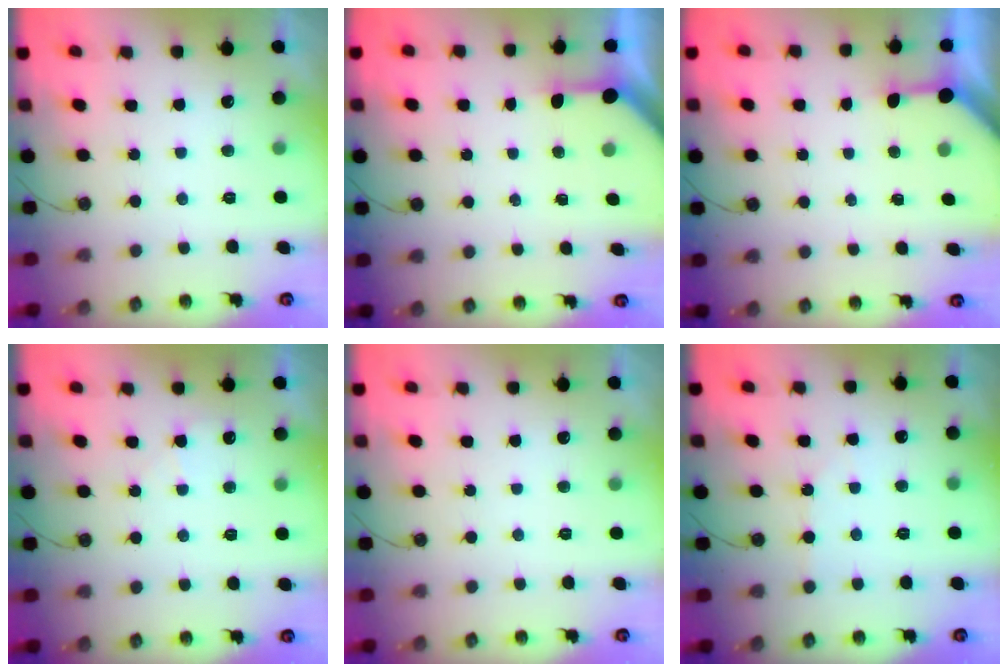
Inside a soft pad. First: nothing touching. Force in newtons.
{"total": 3.3, "press": 3.3, "slide": 0.3}
{"total": 3.4, "press": 3.3, "slide": 0.3}
{"total": 3.8, "press": 3.7, "slide": 0.7}
{"total": 0.0}
{"total": 2.8, "press": 2.7, "slide": 0.5}